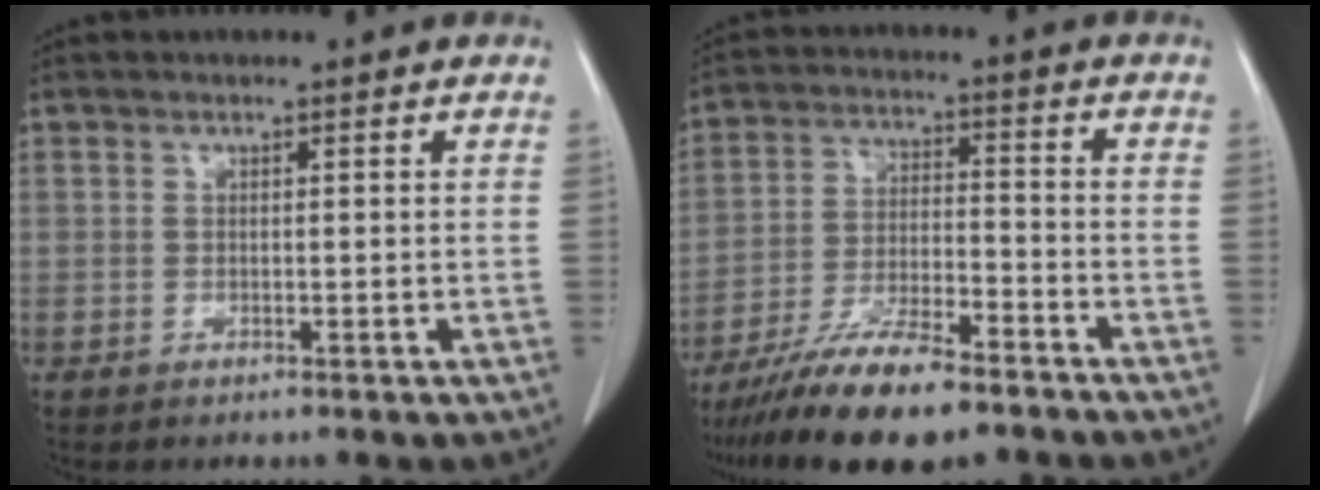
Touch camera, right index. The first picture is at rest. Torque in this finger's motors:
{"motor_torque": [0.86, -1.01, 0.79, 0.21]}